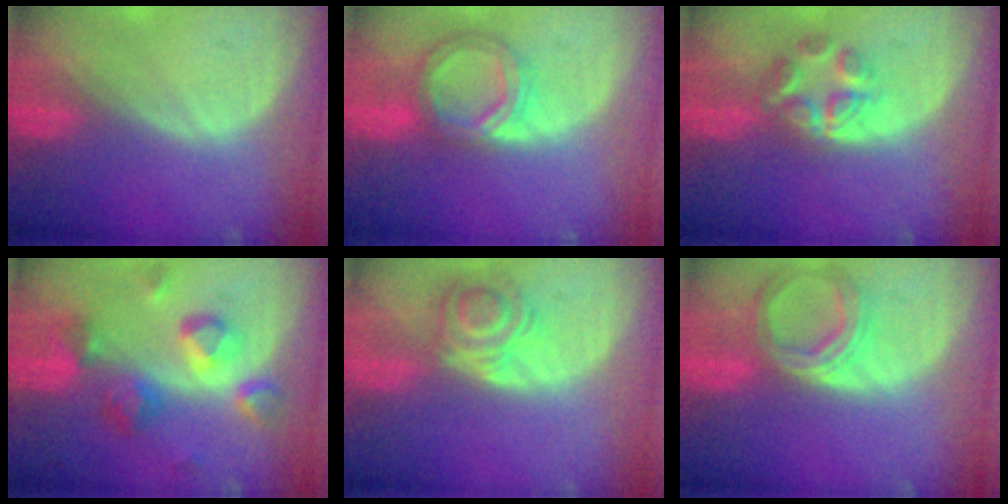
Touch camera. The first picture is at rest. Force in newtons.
{"total": 6.7, "press": 6.2, "slide": 2.6}
{"total": 5.9, "press": 5.4, "slide": 2.2}
{"total": 9.3, "press": 8.2, "slide": 4.3}
{"total": 5.5, "press": 5.3, "slide": 1.4}
{"total": 6.9, "press": 6.4, "slide": 2.7}